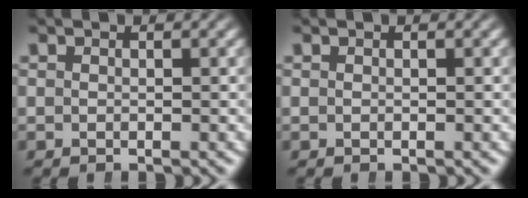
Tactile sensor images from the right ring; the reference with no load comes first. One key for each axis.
{"total": 0.0}